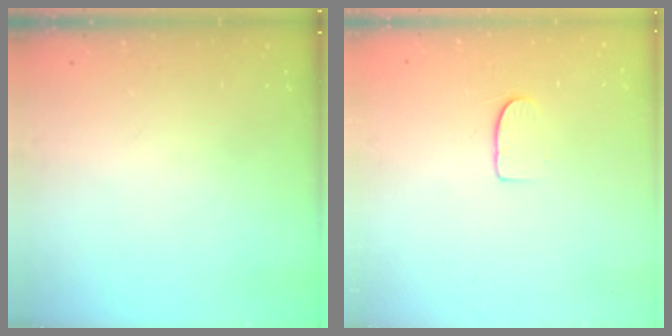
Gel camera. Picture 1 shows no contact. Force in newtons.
{"total": 6.6, "press": 6.6, "slide": 0.7}